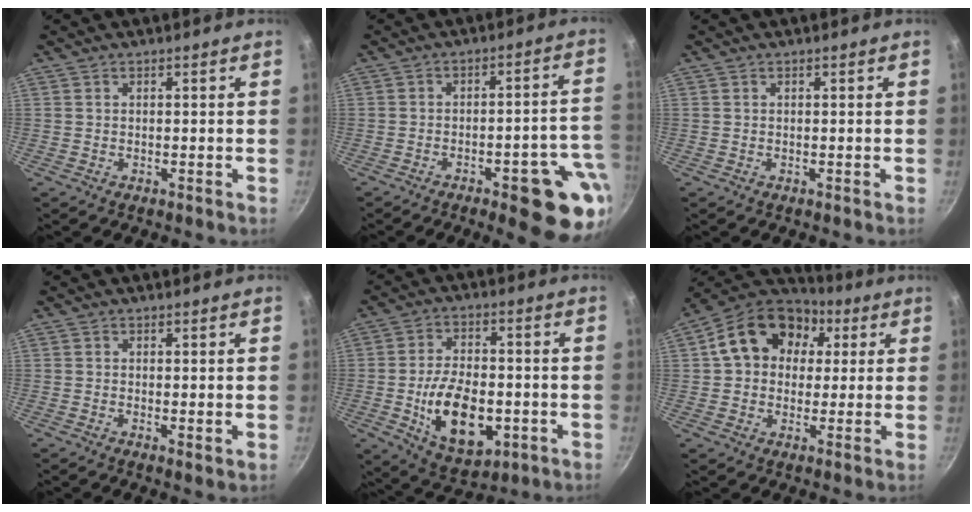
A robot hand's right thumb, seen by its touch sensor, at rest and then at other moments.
{"total": 15.5, "force": [-7.3, 4.7, 12.9], "torque": [-0.103, 0.036, -0.092]}
{"total": 0.0}
{"total": 1.3, "force": [0.3, 0.6, 1.1], "torque": [-0.018, -0.009, 0.002]}
{"total": 15.8, "force": [-3.3, 9.2, 12.4], "torque": [-0.188, 0.008, -0.043]}
{"total": 16.8, "force": [4.4, 13.0, 9.7], "torque": [-0.142, 0.024, 0.057]}